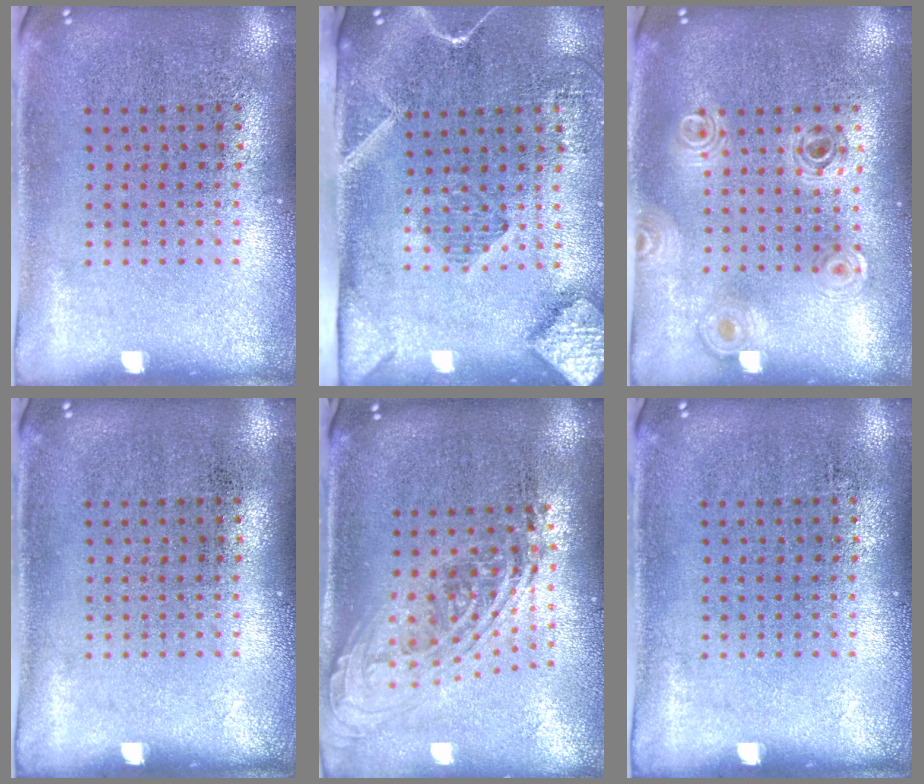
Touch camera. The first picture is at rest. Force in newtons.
{"total": 2.9, "press": 2.1, "slide": 2.0}
{"total": 0.8, "press": 0.8, "slide": 0.1}
{"total": 0.0}
{"total": 2.2, "press": 1.6, "slide": 1.5}
{"total": 0.0}